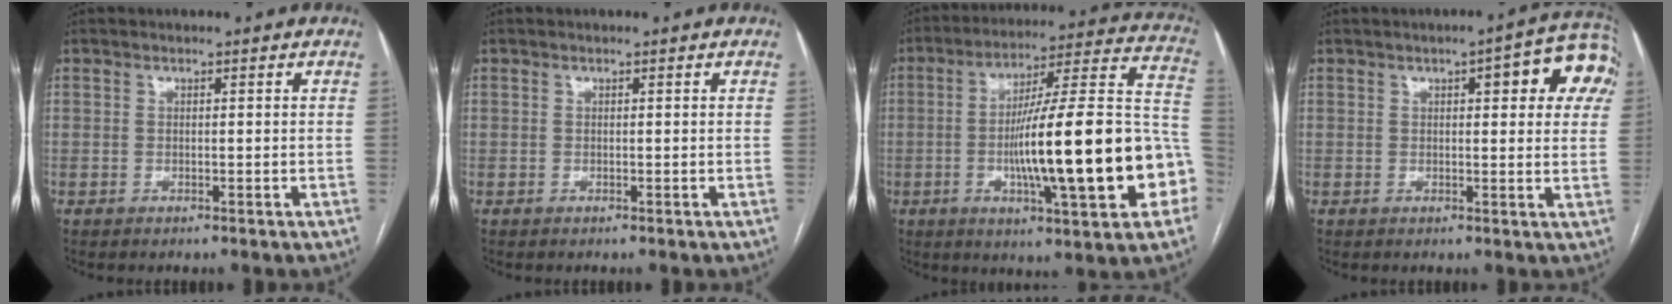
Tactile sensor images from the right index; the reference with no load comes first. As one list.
[{"total": 0.0}, {"total": 25.1, "force": [-5.7, 2.8, 24.3], "torque": [-0.311, 0.020, -0.082]}, {"total": 10.1, "force": [3.6, 2.5, 9.1], "torque": [-0.101, 0.021, 0.035]}]